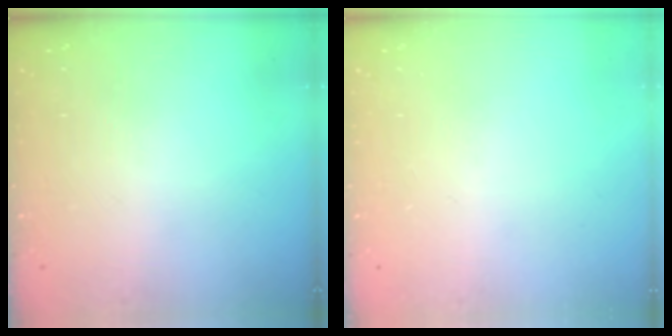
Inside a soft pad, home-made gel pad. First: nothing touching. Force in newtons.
{"total": 0.0}